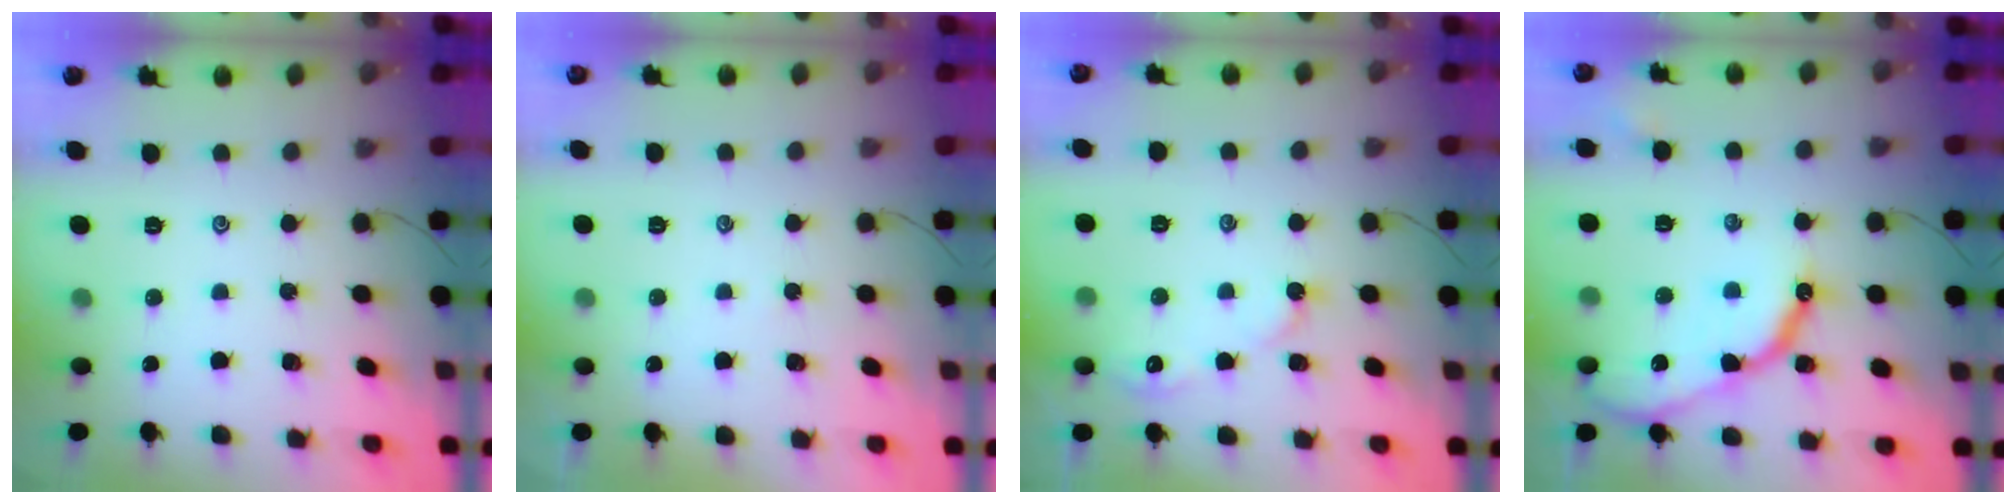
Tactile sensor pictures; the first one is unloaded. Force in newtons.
{"total": 1.9, "press": 1.8, "slide": 0.4}
{"total": 4.2, "press": 4.2, "slide": 0.4}
{"total": 13.1, "press": 13.1, "slide": 1.2}